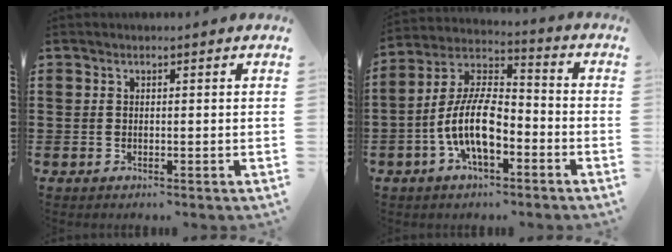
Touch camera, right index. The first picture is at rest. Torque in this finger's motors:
{"motor_torque": [2.14, 0.00, 1.05, 0.21]}